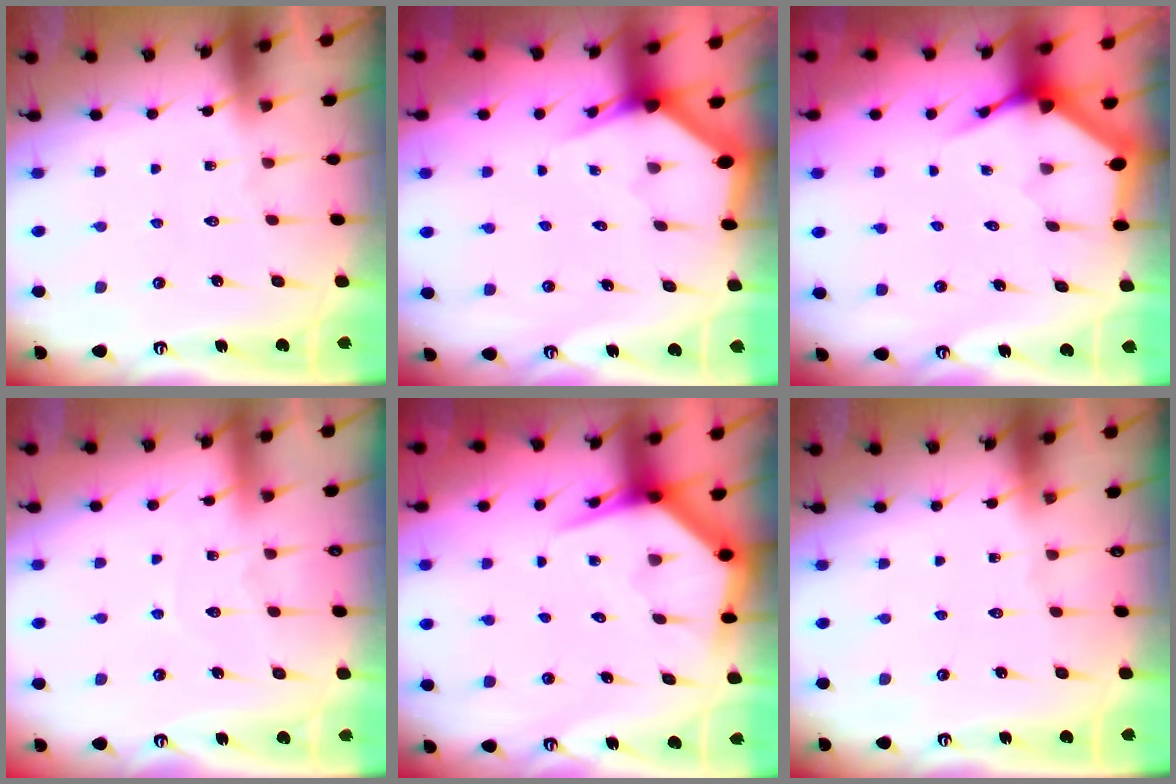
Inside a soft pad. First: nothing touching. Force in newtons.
{"total": 2.9, "press": 2.9, "slide": 0.1}
{"total": 3.9, "press": 3.9, "slide": 0.5}
{"total": 5.4, "press": 5.4, "slide": 0.5}
{"total": 5.2, "press": 5.1, "slide": 0.7}
{"total": 0.0}